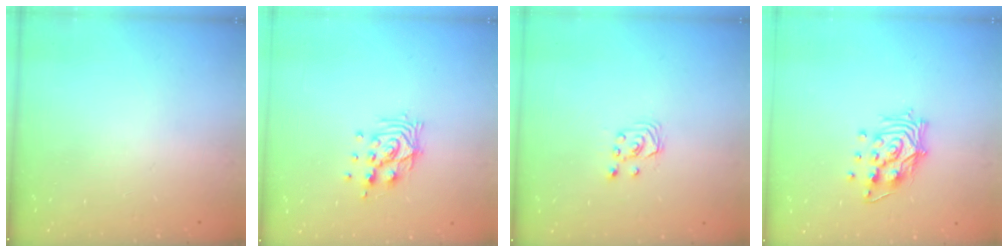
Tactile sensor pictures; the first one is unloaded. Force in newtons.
{"total": 10.3, "press": 10.3, "slide": 0.9}
{"total": 2.6, "press": 2.6, "slide": 0.3}
{"total": 12.4, "press": 12.4, "slide": 1.0}